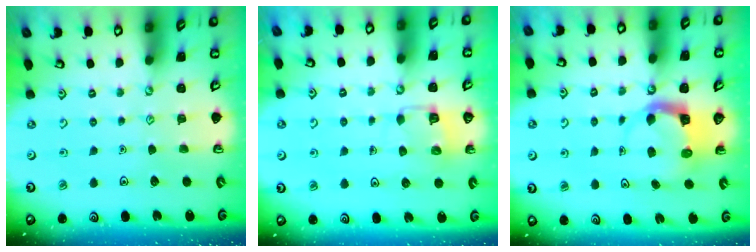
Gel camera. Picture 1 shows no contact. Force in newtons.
{"total": 5.6, "press": 5.6, "slide": 0.5}
{"total": 4.0, "press": 4.0, "slide": 0.3}